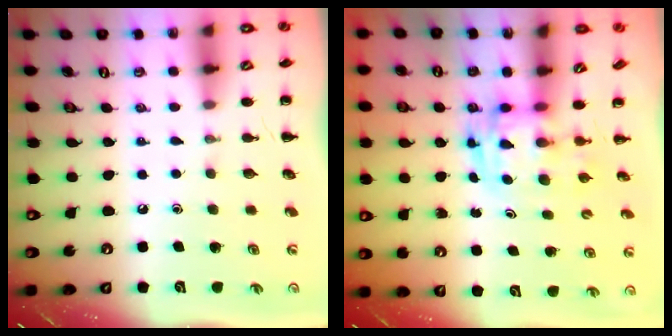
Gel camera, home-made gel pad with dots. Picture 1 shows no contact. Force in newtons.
{"total": 2.9, "press": 2.9, "slide": 0.5}